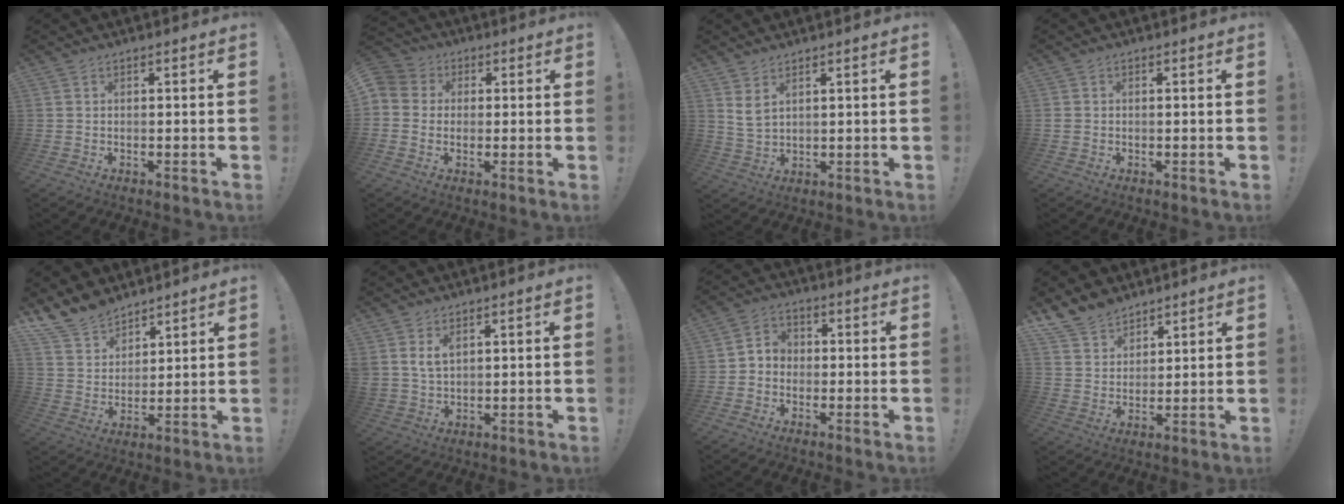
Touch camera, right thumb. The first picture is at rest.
{"total": 5.7, "force": [-0.2, 5.4, 1.9], "torque": [-0.034, 0.008, -0.002]}
{"total": 4.8, "force": [2.9, 2.3, 3.0], "torque": [-0.051, -0.013, 0.055]}
{"total": 1.0, "force": [-0.2, 0.9, 0.4], "torque": [-0.009, 0.004, -0.003]}
{"total": 11.3, "force": [9.7, 5.4, 2.0], "torque": [-0.045, -0.075, 0.190]}
{"total": 4.8, "force": [2.7, 2.8, 2.8], "torque": [-0.052, -0.007, 0.052]}
{"total": 4.2, "force": [-1.6, 3.6, 1.5], "torque": [-0.029, 0.015, -0.027]}
{"total": 9.5, "force": [7.8, 5.0, 1.8], "torque": [-0.037, -0.054, 0.155]}